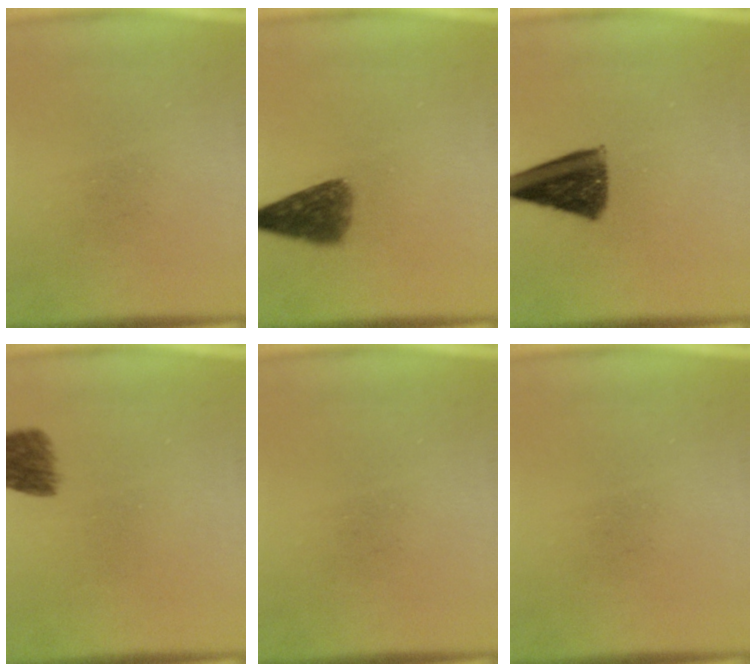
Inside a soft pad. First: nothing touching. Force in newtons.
{"total": 5.5}
{"total": 10.0}
{"total": 4.7}
{"total": 0.0}
{"total": 0.0}